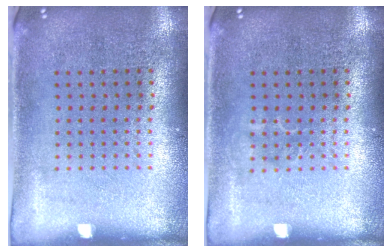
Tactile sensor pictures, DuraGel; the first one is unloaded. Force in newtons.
{"total": 0.9, "press": 0.8, "slide": 0.2}